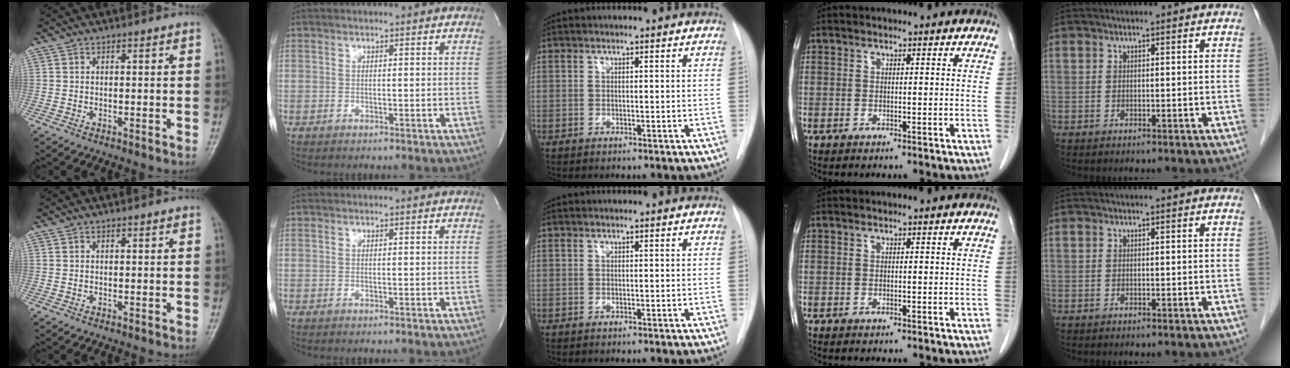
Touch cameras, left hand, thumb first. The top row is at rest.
{}